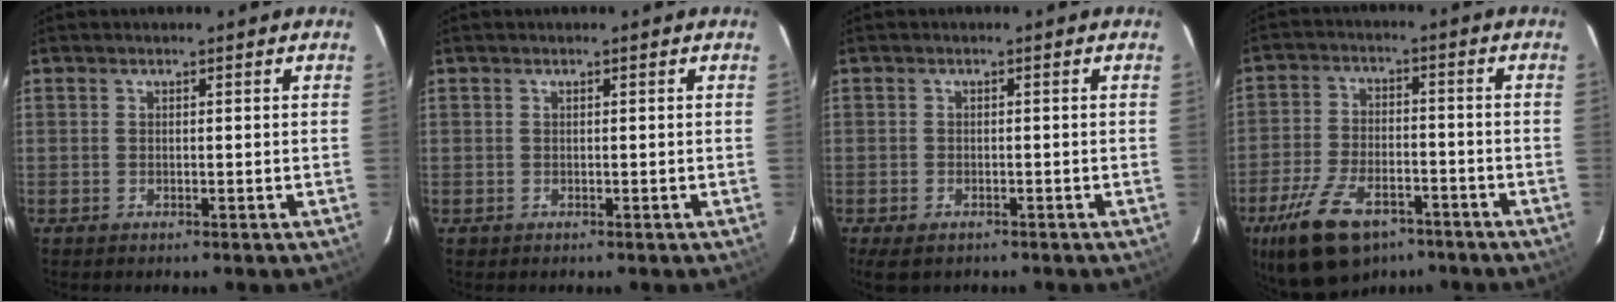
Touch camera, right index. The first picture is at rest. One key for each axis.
{"total": 0.6, "fx": -0.2, "fy": 0.5, "fz": 0.0, "tx": 0.001, "ty": 0.002, "tz": -0.002}
{"total": 4.0, "fx": -2.7, "fy": 2.2, "fz": 2.0, "tx": -0.045, "ty": -0.013, "tz": -0.044}
{"total": 15.5, "fx": -9.9, "fy": 7.7, "fz": 9.1, "tx": -0.201, "ty": -0.018, "tz": -0.169}